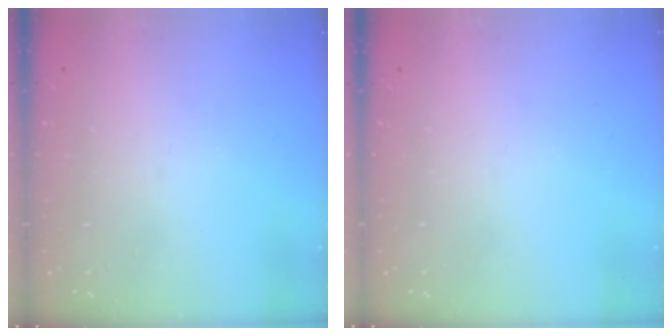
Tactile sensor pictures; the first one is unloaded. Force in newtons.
{"total": 0.0}